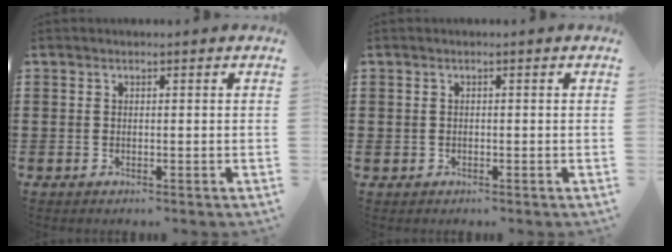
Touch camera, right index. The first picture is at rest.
{"total": 0.6, "force": [0.0, 0.6, 0.1], "torque": [-0.004, 0.004, -0.001]}